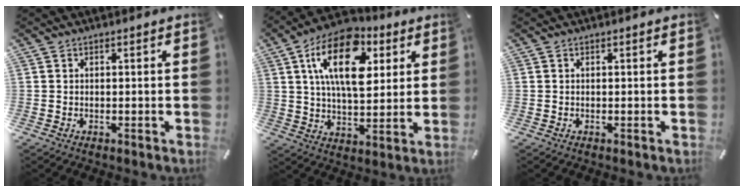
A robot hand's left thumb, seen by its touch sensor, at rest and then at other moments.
{"total": 18.5, "force": [7.0, 10.2, 13.8], "torque": [-0.238, -0.006, 0.117]}
{"total": 0.0}